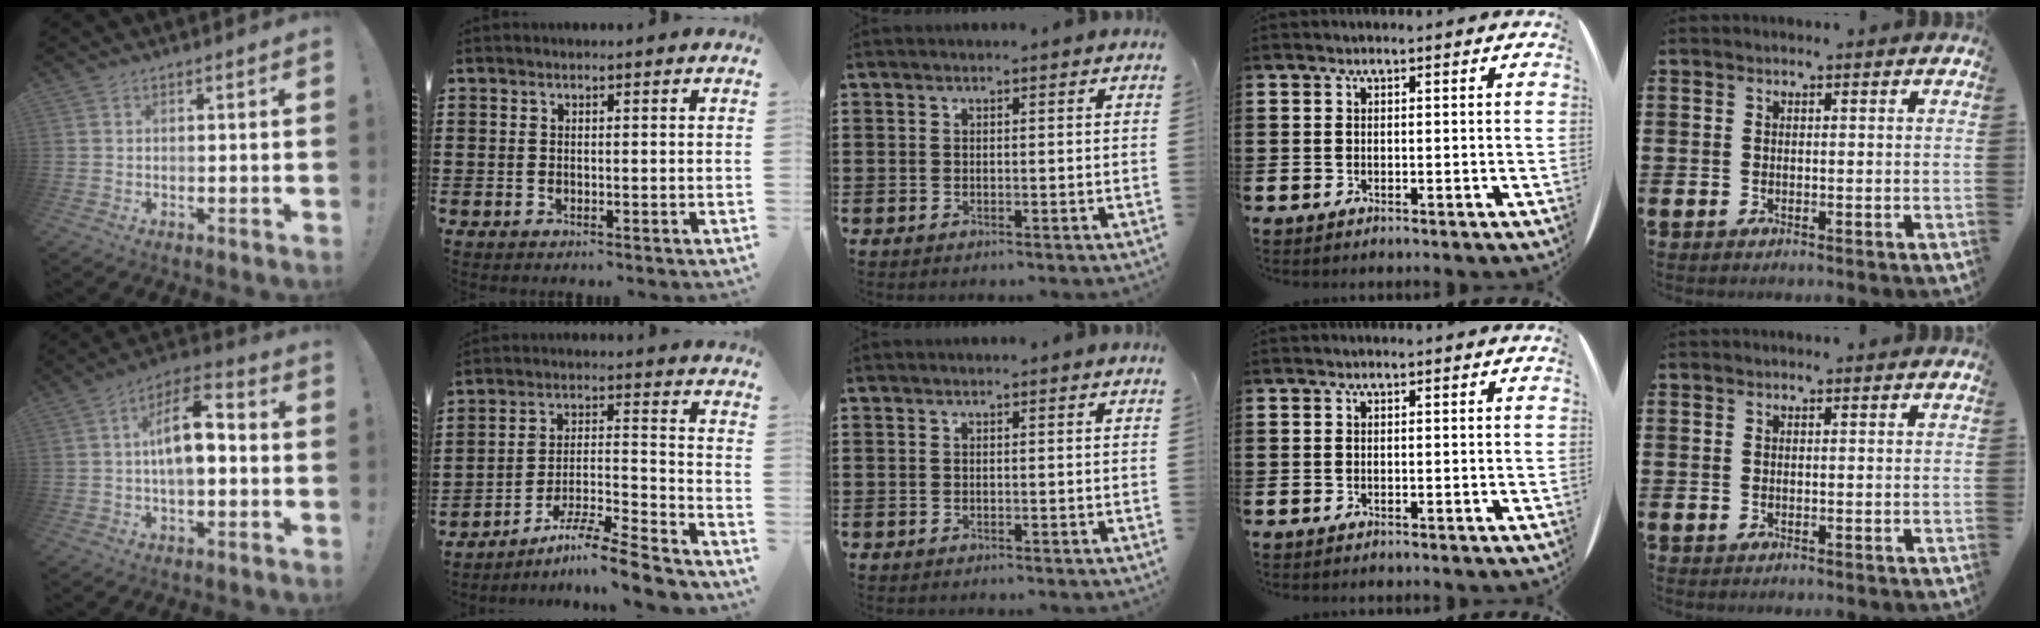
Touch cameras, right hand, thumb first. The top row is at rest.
{"thumb": {"total": 12.4, "force": [0.3, 6.0, 10.8], "torque": [-0.164, 0.009, 0.005]}, "index": {"total": 9.3, "force": [-8.0, 0.2, 4.9], "torque": [-0.081, 0.010, -0.156]}}